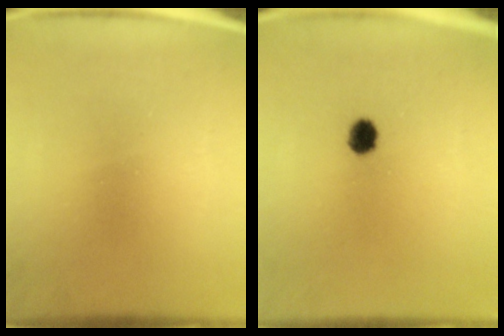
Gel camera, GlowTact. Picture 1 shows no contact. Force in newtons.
{"total": 3.1}